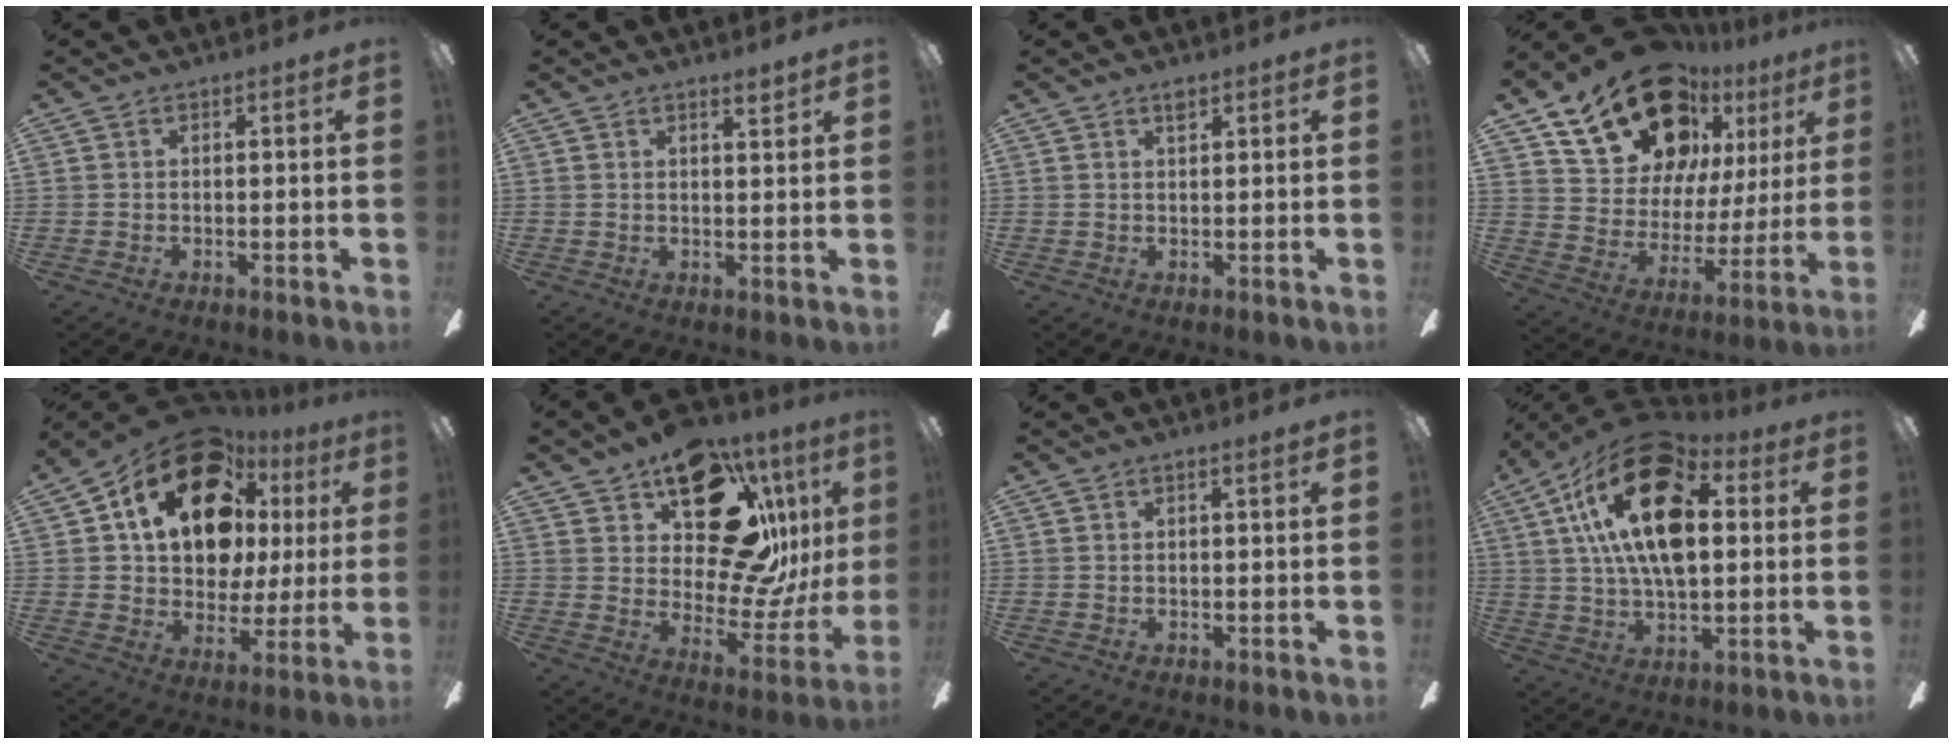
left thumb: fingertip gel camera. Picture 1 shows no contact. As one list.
[{"total": 2.3, "force": [2.0, 0.2, 1.0], "torque": [-0.007, -0.011, 0.033]}, {"total": 1.8, "force": [1.4, 0.5, 1.0], "torque": [-0.015, -0.002, 0.023]}, {"total": 23.5, "force": [15.5, 13.6, 11.4], "torque": [-0.204, -0.080, 0.290]}, {"total": 20.3, "force": [10.8, 12.3, 12.1], "torque": [-0.206, -0.056, 0.189]}, {"total": 22.4, "force": [12.7, 11.7, 14.2], "torque": [-0.193, -0.074, 0.223]}, {"total": 1.1, "force": [0.8, -0.1, 0.7], "torque": [-0.015, -0.001, 0.014]}, {"total": 23.5, "force": [7.6, 12.6, 18.4], "torque": [-0.336, -0.022, 0.121]}]